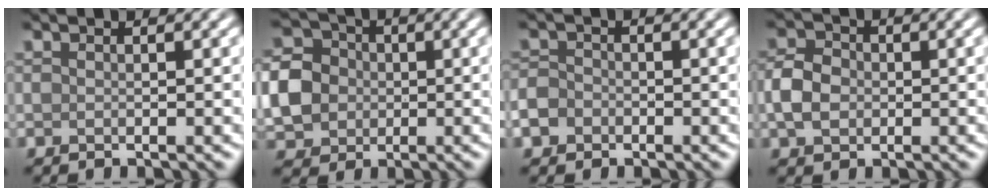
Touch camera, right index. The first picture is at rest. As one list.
[{"total": 6.6, "force": [-0.5, 5.8, 3.2], "torque": [-0.073, 0.005, -0.018]}, {"total": 2.3, "force": [-1.1, 1.8, 0.8], "torque": [-0.012, -0.001, -0.026]}, {"total": 3.4, "force": [-0.4, 2.7, 2.0], "torque": [-0.044, 0.002, -0.015]}]